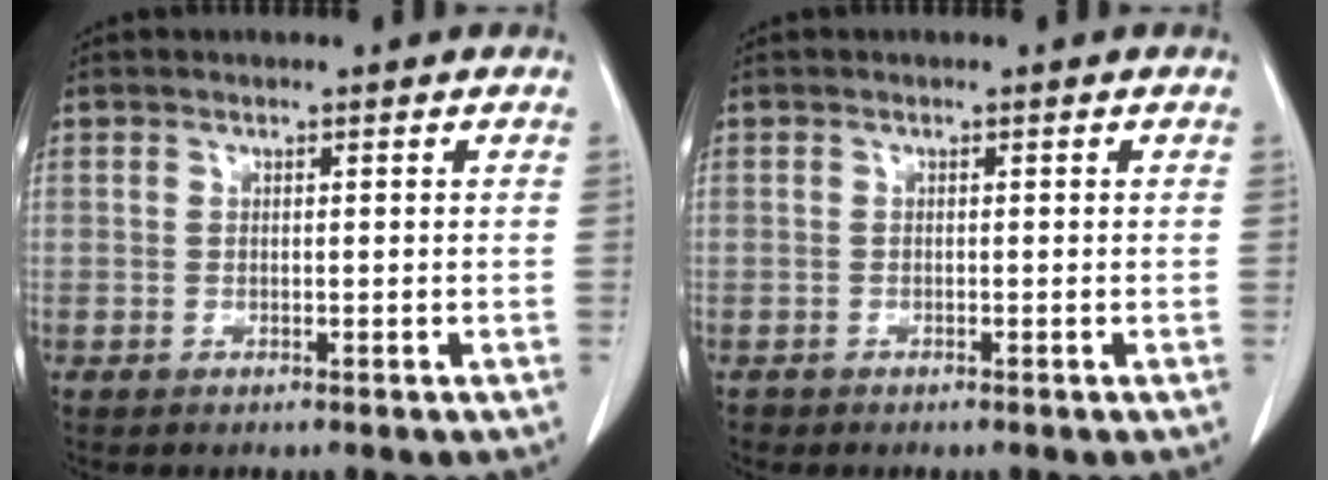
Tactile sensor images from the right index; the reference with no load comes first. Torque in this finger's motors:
{"motor_torque": [-0.19, 0.07, -0.40, -0.08]}